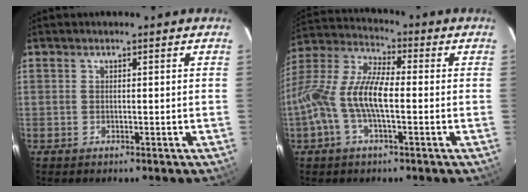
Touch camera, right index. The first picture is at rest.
{"total": 13.3, "force": [-2.4, 4.3, 12.4], "torque": [-0.255, 0.007, -0.052]}